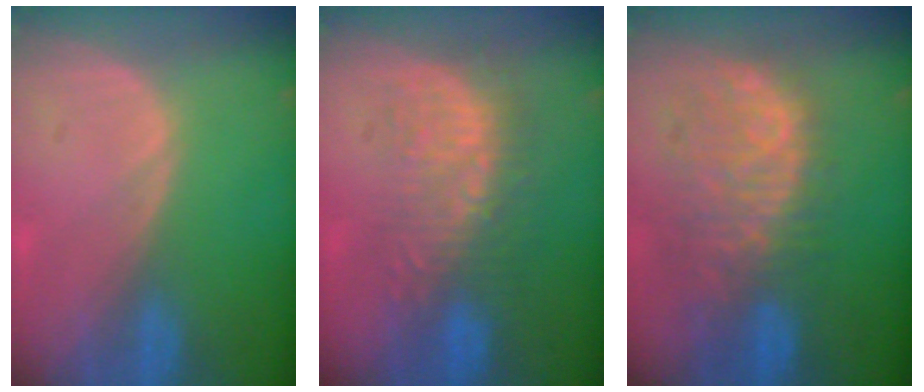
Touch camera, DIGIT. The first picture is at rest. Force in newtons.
{"total": 8.7, "press": 8.3, "slide": 2.5}
{"total": 10.9, "press": 9.4, "slide": 5.4}